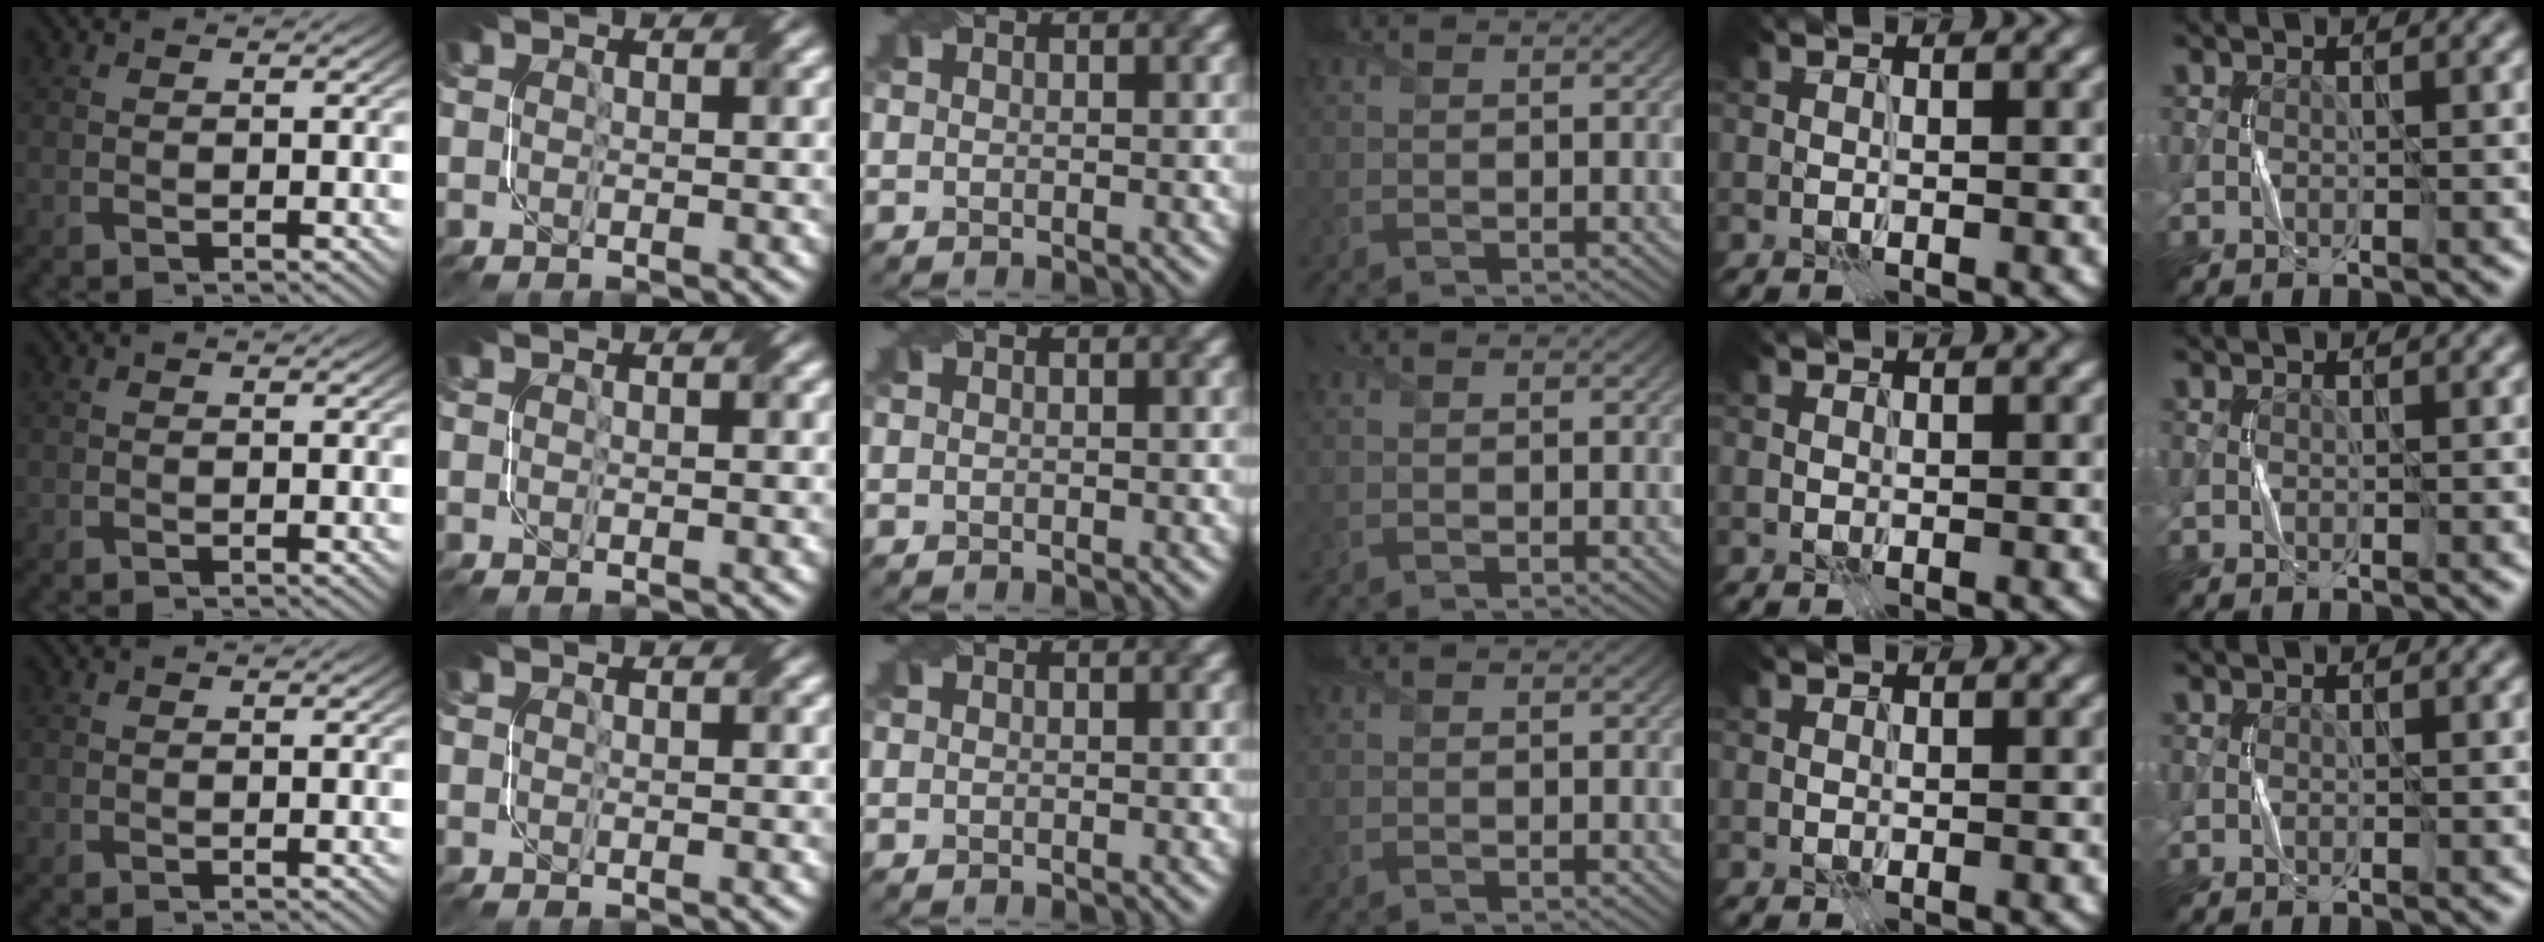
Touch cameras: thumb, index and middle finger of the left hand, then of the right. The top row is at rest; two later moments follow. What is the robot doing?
{"motion": "fold", "object": "napkin"}